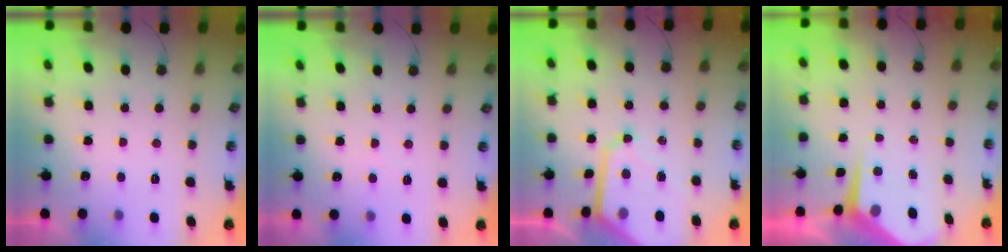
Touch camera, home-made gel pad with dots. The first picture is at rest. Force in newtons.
{"total": 2.0, "press": 2.0, "slide": 0.3}
{"total": 11.7, "press": 11.7, "slide": 1.0}
{"total": 4.8, "press": 4.7, "slide": 0.4}